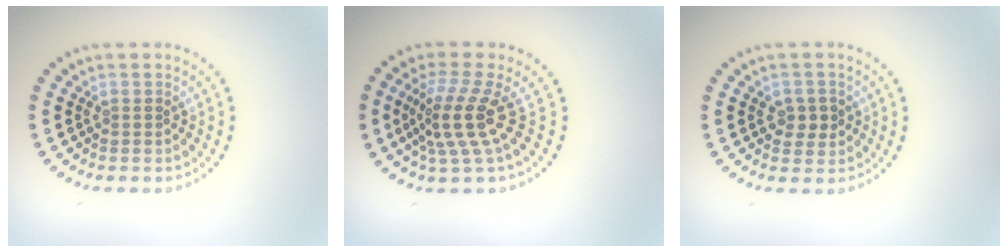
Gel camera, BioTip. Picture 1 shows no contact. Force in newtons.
{"total": 4.0, "press": 2.8, "slide": 2.9}
{"total": 2.1, "press": 2.1, "slide": 0.5}